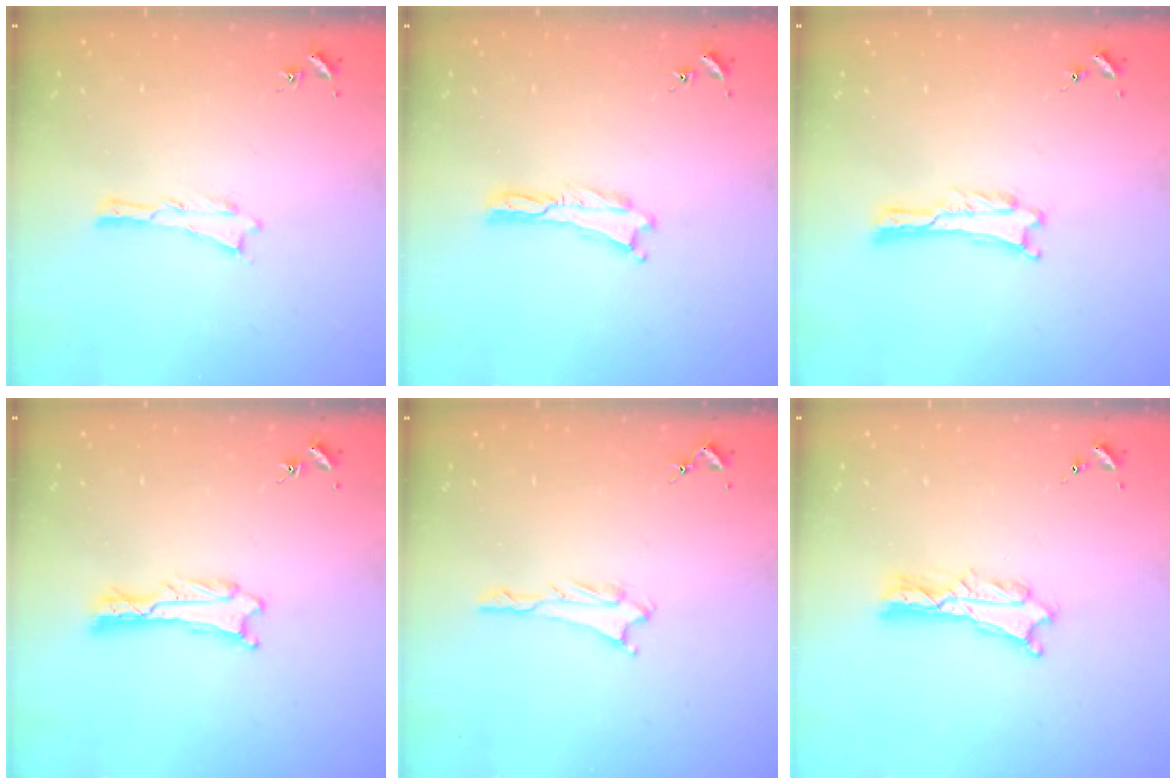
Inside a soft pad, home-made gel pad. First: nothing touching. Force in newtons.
{"total": 0.0}
{"total": 0.5, "press": 0.5, "slide": 0.1}
{"total": 0.9, "press": 0.8, "slide": 0.1}
{"total": 1.1, "press": 1.0, "slide": 0.1}
{"total": 2.7, "press": 2.6, "slide": 0.3}